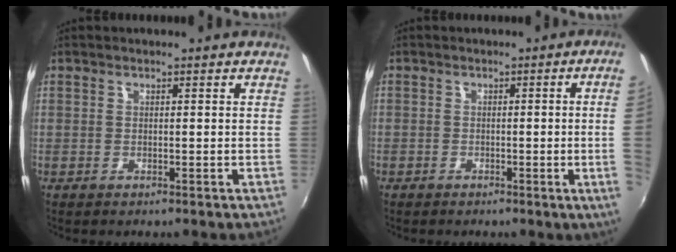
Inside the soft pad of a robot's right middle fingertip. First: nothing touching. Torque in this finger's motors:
{"motor_torque": [0.95, -0.98, -1.05, -0.21]}